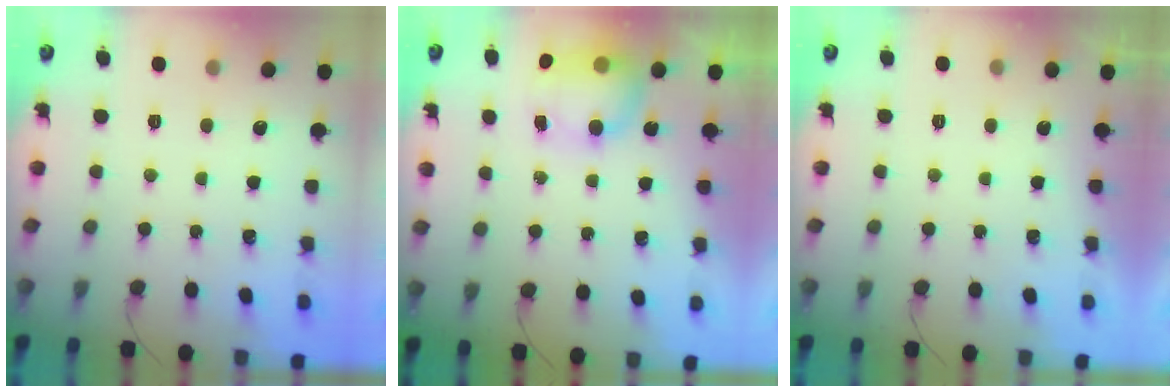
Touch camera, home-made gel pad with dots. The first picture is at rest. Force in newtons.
{"total": 10.5, "press": 8.5, "slide": 6.1}
{"total": 0.0}